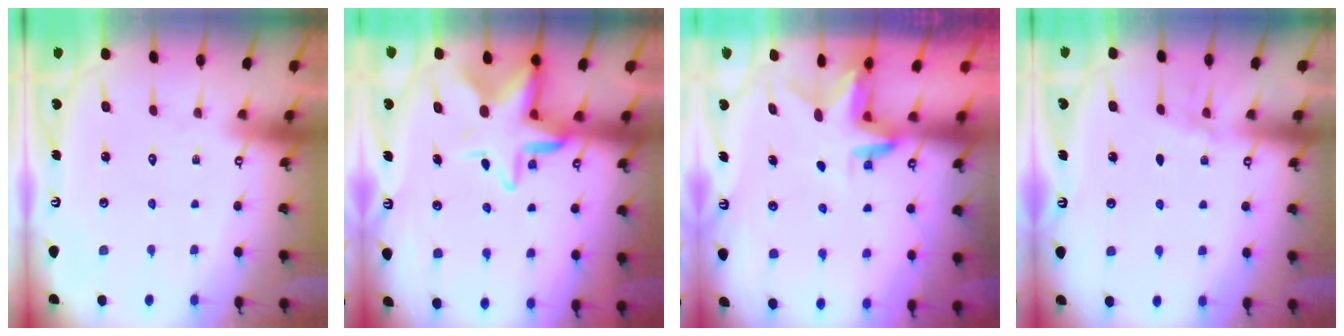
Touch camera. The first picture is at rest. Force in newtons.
{"total": 11.1, "press": 10.8, "slide": 2.6}
{"total": 3.1, "press": 3.1, "slide": 0.2}
{"total": 2.1, "press": 2.1, "slide": 0.2}